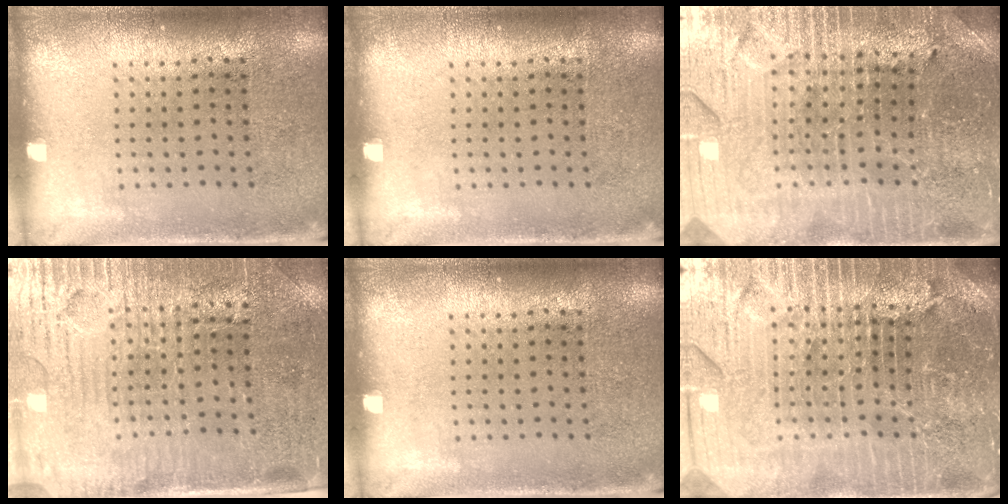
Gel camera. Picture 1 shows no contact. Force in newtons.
{"total": 0.0}
{"total": 3.8, "press": 3.7, "slide": 0.8}
{"total": 3.7, "press": 3.4, "slide": 1.3}
{"total": 0.0}
{"total": 5.8, "press": 5.2, "slide": 2.6}